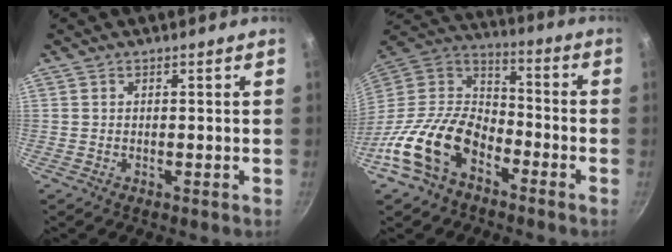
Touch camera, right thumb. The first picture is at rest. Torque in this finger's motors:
{"motor_torque": [1.52, 1.66, 1.28, -1.49, 0.38]}